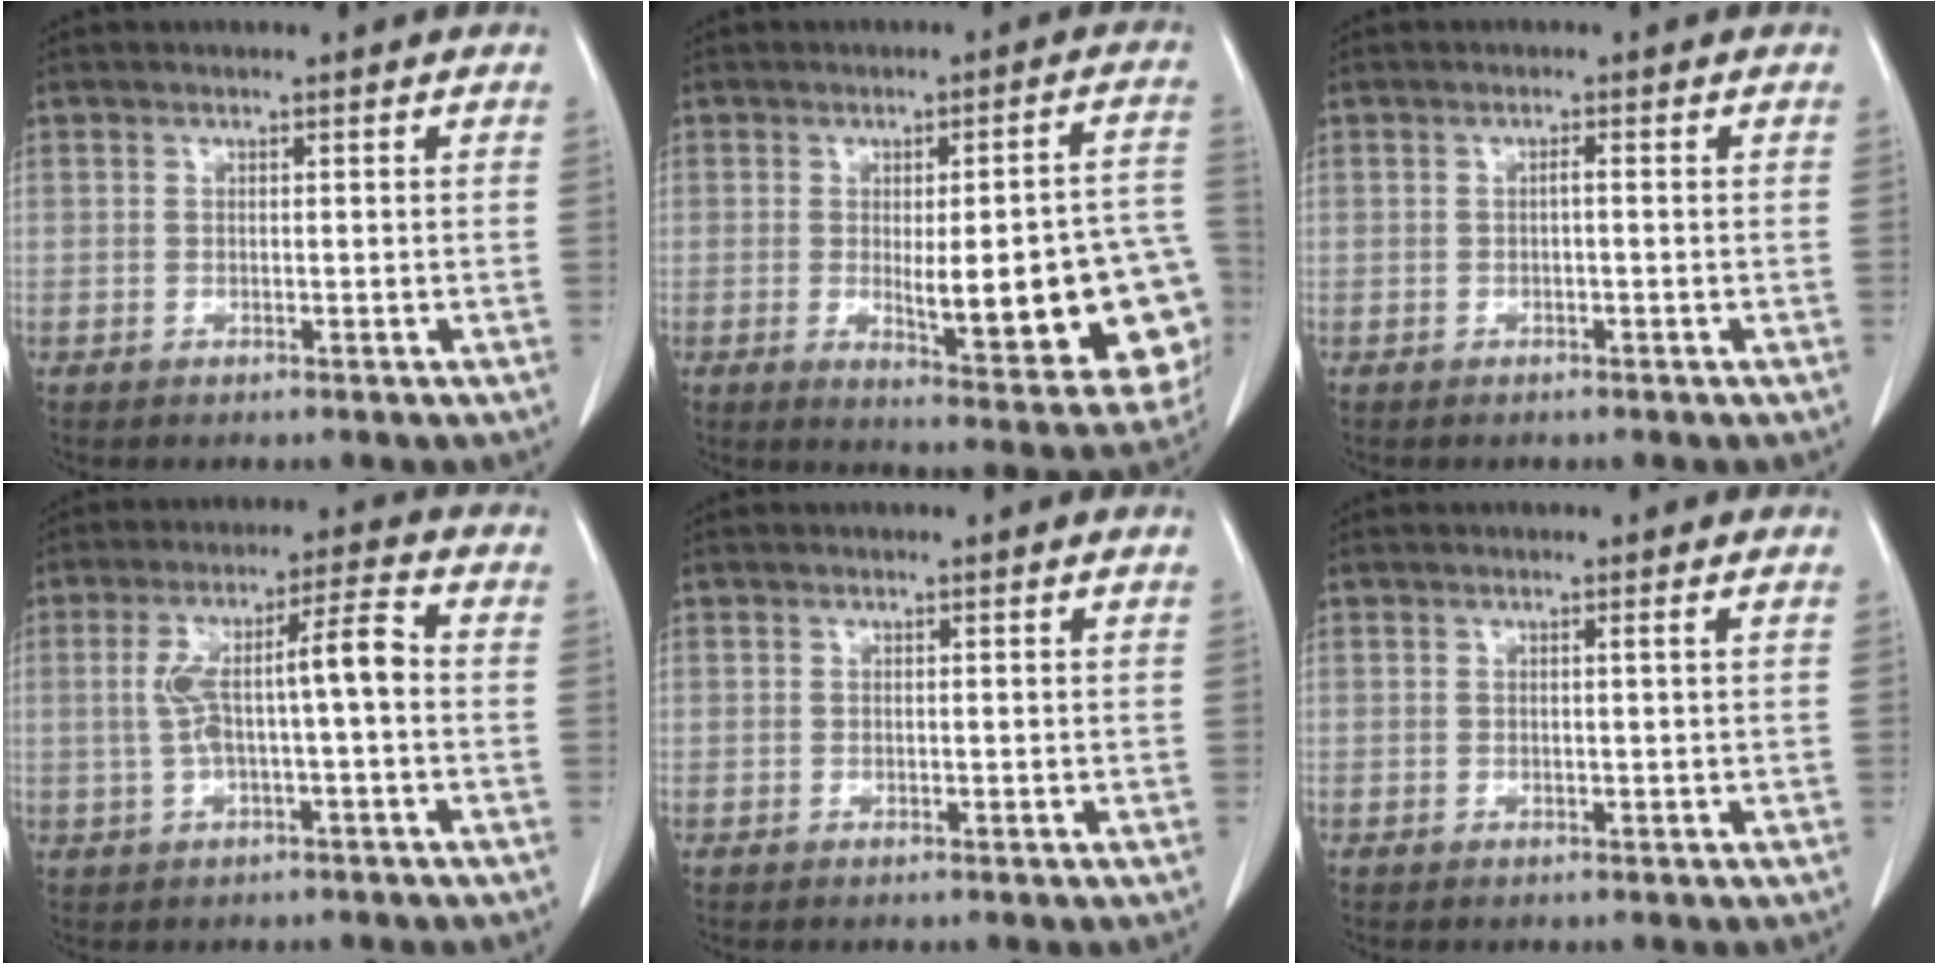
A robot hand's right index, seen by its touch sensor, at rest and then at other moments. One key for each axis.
{"total": 19.7, "fx": -3.3, "fy": 4.5, "fz": 18.9, "tx": -0.156, "ty": 0.014, "tz": -0.018}
{"total": 0.7, "fx": -0.1, "fy": 0.1, "fz": 0.6, "tx": -0.011, "ty": 0.003, "tz": -0.001}
{"total": 8.5, "fx": -0.2, "fy": 1.2, "fz": 8.4, "tx": -0.158, "ty": 0.031, "tz": -0.003}
{"total": 0.0}
{"total": 0.6, "fx": 0.2, "fy": -0.2, "fz": 0.5, "tx": -0.011, "ty": -0.001, "tz": 0.005}